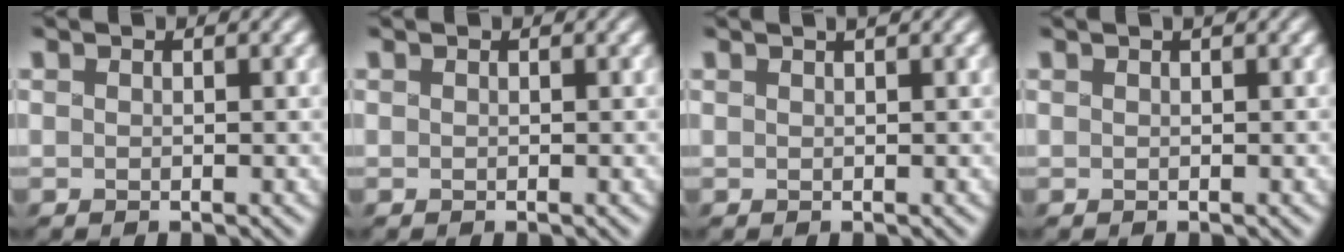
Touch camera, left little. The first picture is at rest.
{"total": 0.0}
{"total": 1.6, "force": [1.0, 0.5, 1.1], "torque": [-0.001, 0.010, -0.003]}
{"total": 1.1, "force": [0.6, 0.4, 0.9], "torque": [-0.003, 0.004, 0.000]}